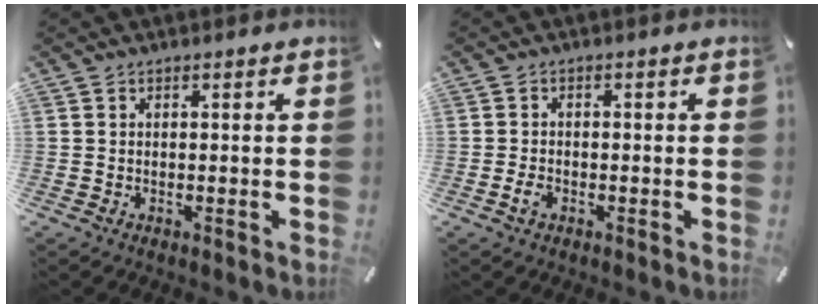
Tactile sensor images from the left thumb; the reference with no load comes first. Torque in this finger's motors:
{"motor_torque": [0.50, 0.65, 0.29, 0.11, 0.03]}